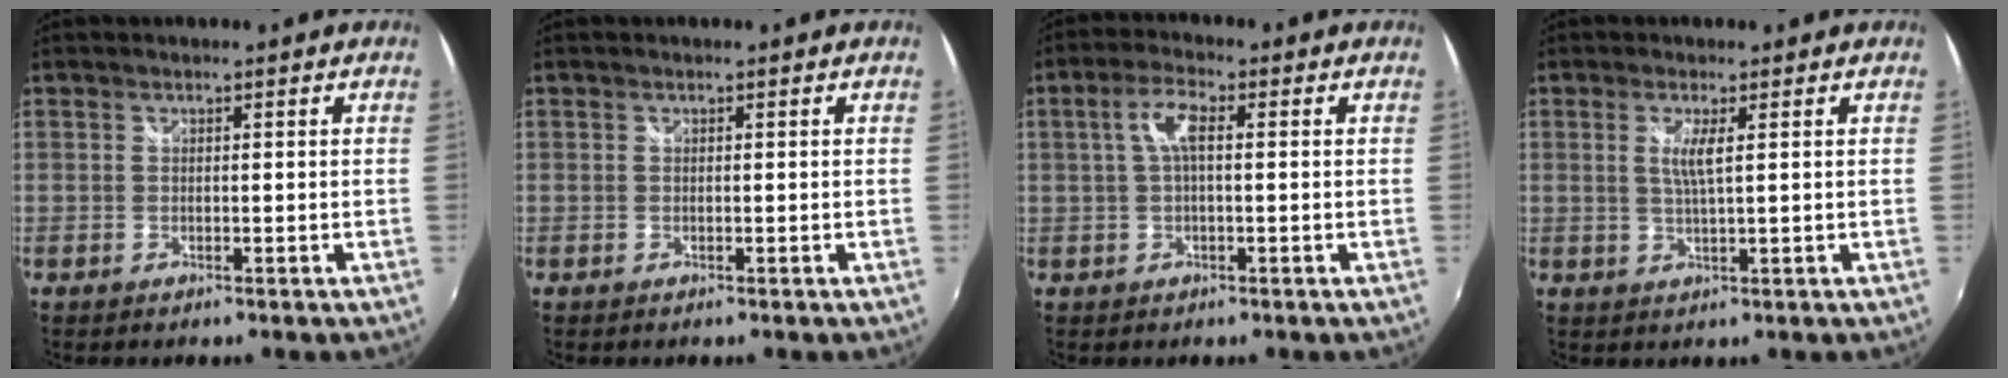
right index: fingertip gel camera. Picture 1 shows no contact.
{"total": 0.0}
{"total": 4.8, "force": [0.6, 1.5, 4.5], "torque": [-0.089, 0.010, 0.012]}
{"total": 3.3, "force": [0.9, 0.0, 3.1], "torque": [-0.061, -0.006, 0.015]}